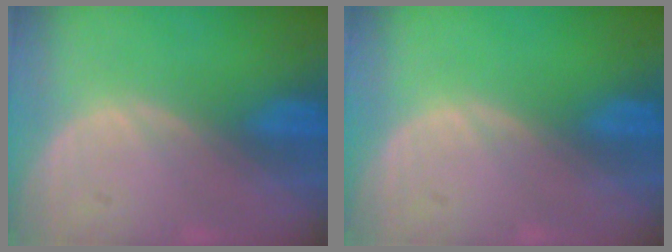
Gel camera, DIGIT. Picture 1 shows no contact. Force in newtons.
{"total": 0.0}